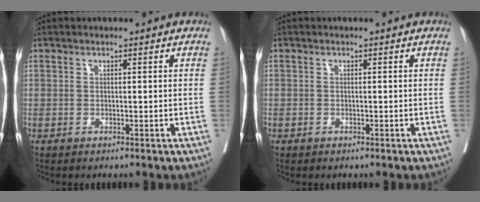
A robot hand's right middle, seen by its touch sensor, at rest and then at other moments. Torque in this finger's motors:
{"motor_torque": [0.60, -0.80, -0.54, -0.21]}